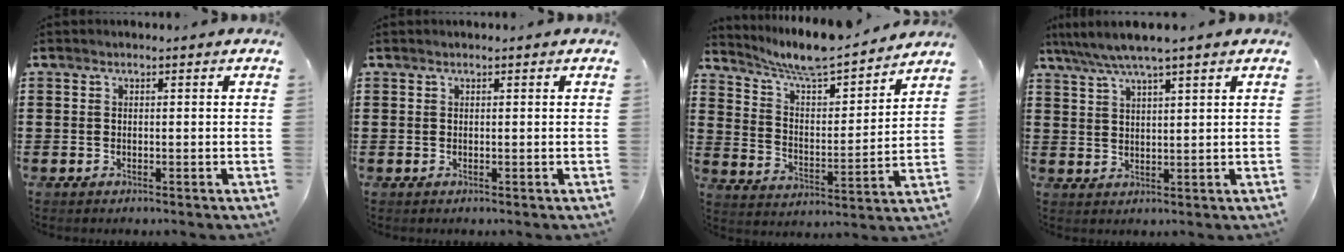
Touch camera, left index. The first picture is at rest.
{"total": 0.0}
{"total": 6.8, "force": [6.5, 0.4, 2.0], "torque": [-0.068, -0.051, 0.107]}
{"total": 4.6, "force": [3.7, -0.1, 2.8], "torque": [-0.063, -0.010, 0.065]}